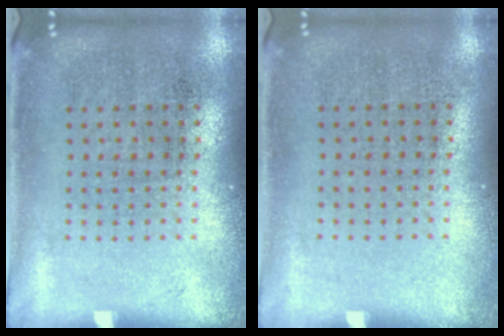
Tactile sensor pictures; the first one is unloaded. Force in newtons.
{"total": 0.0}